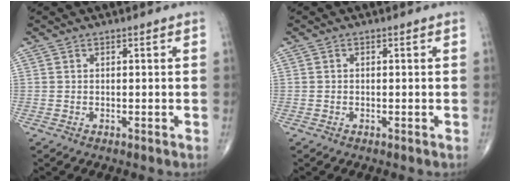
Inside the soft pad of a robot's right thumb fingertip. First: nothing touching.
{"total": 0.0}